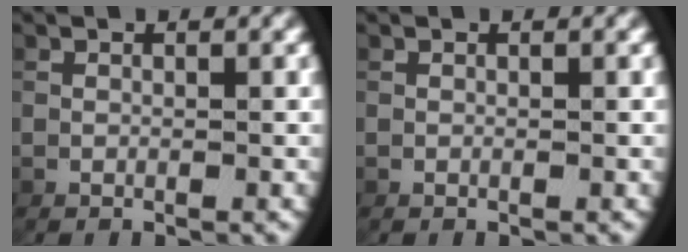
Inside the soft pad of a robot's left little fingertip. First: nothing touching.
{"total": 0.0}